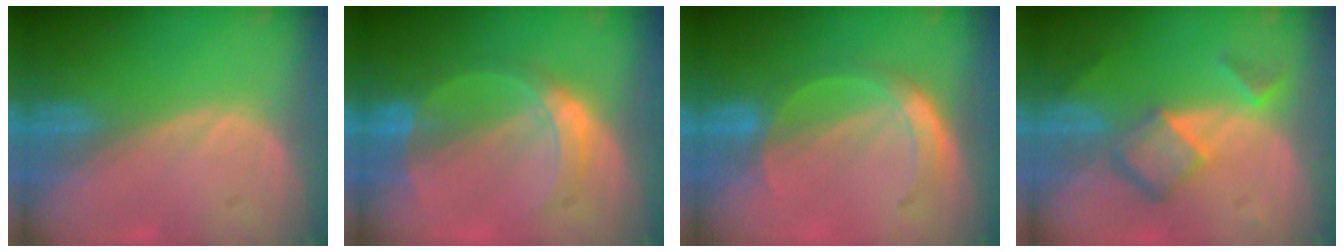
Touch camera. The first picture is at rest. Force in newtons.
{"total": 5.6, "press": 5.6, "slide": 0.1}
{"total": 6.0, "press": 5.2, "slide": 3.0}
{"total": 6.8, "press": 5.9, "slide": 3.5}